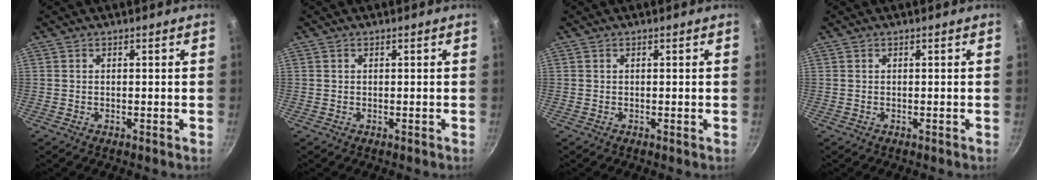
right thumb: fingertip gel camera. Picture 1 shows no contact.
{"total": 0.0}
{"total": 0.0}
{"total": 0.0}